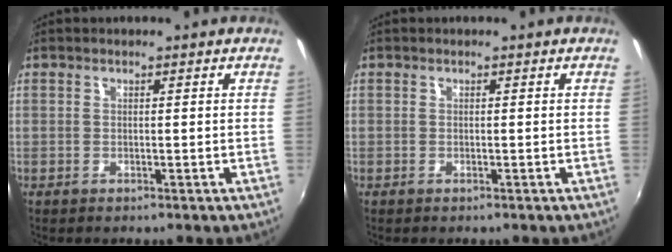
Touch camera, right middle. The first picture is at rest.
{"total": 0.0}